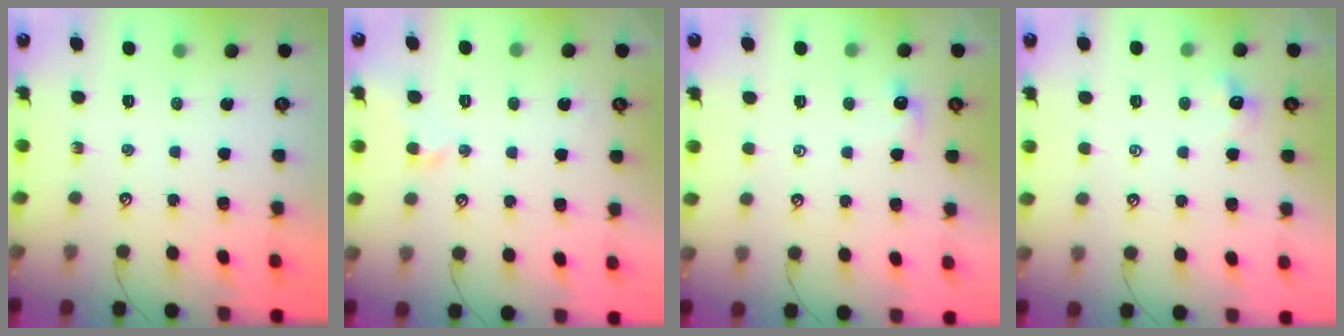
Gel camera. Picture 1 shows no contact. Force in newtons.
{"total": 0.7, "press": 0.7, "slide": 0.1}
{"total": 0.9, "press": 0.8, "slide": 0.4}
{"total": 0.7, "press": 0.6, "slide": 0.5}